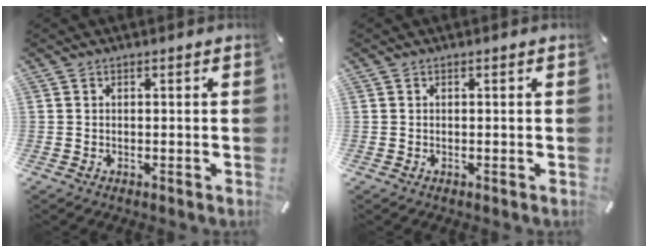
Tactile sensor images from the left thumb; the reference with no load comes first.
{"total": 0.0}